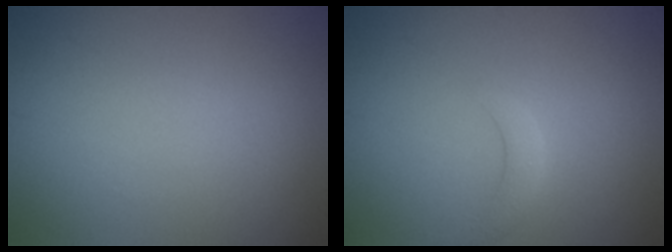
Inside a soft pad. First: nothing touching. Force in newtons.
{"total": 1.8, "press": 1.8, "slide": 0.1}